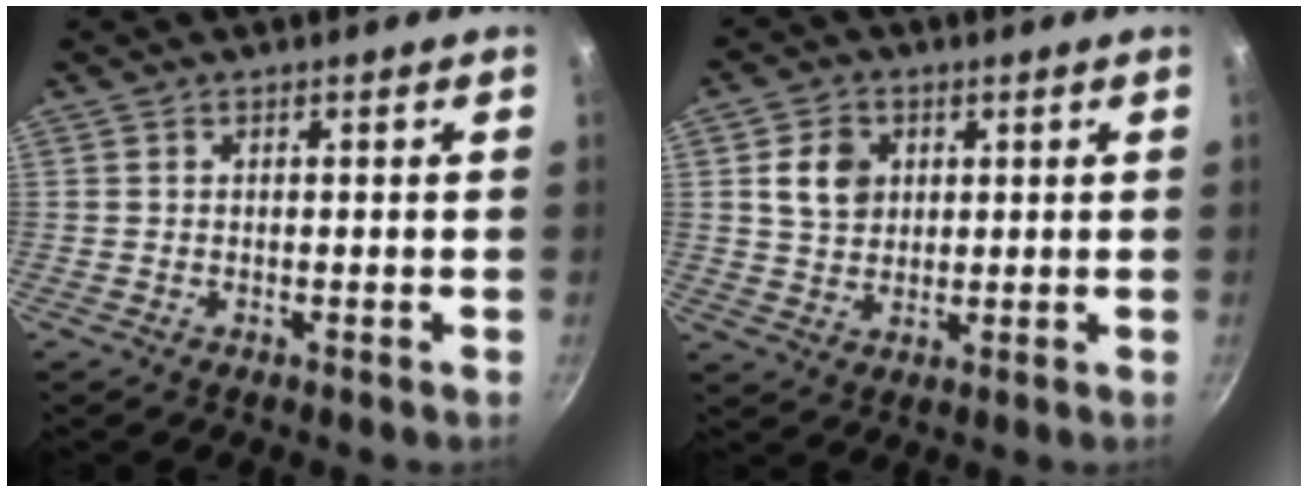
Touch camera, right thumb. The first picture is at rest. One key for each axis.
{"total": 7.1, "fx": 1.9, "fy": 5.8, "fz": 3.7, "tx": -0.045, "ty": 0.001, "tz": 0.033}